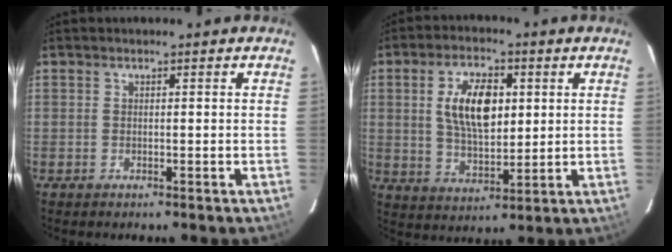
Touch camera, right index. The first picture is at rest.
{"total": 11.2, "force": [2.5, 5.6, 9.4], "torque": [-0.173, 0.009, 0.049]}